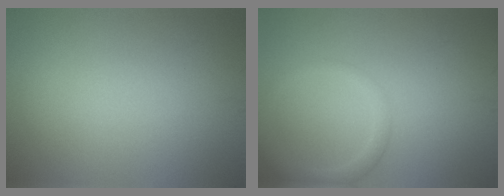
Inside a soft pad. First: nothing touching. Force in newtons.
{"total": 2.1, "press": 2.1, "slide": 0.1}